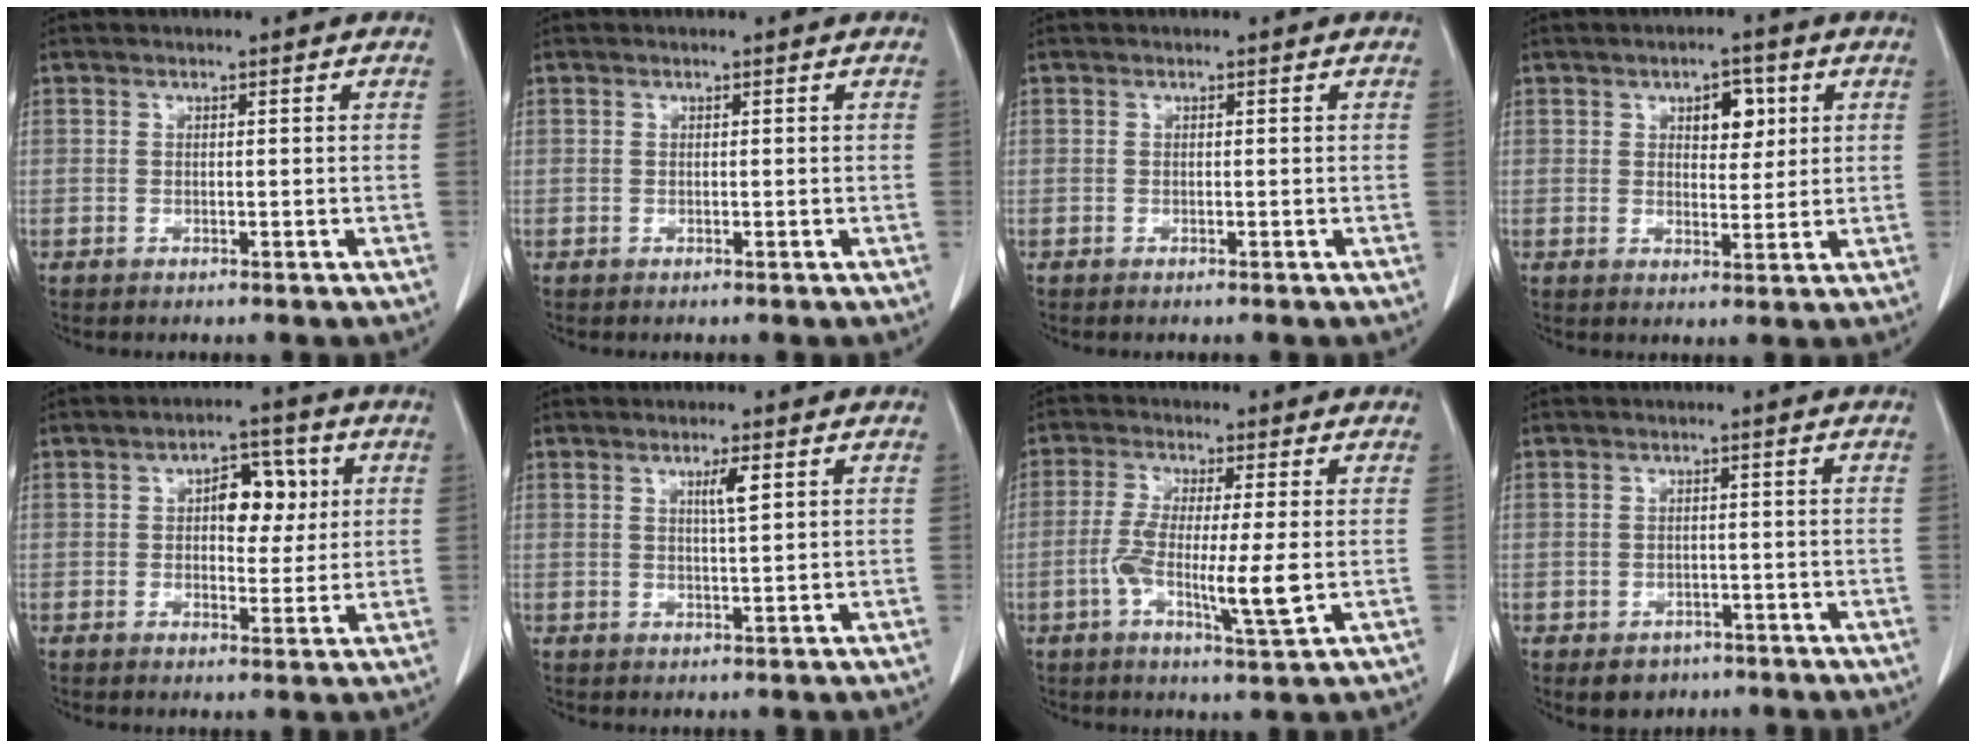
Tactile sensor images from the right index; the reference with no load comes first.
{"total": 0.0}
{"total": 0.0}
{"total": 4.8, "force": [1.9, 2.6, 3.6], "torque": [-0.049, 0.007, 0.029]}
{"total": 6.5, "force": [1.5, 3.6, 5.2], "torque": [-0.069, 0.018, 0.024]}
{"total": 2.6, "force": [1.1, 0.0, 2.4], "torque": [-0.044, -0.003, 0.019]}
{"total": 8.7, "force": [-1.6, 0.4, 8.5], "torque": [-0.160, -0.015, -0.034]}
{"total": 3.5, "force": [-2.0, 2.7, 0.8], "torque": [-0.005, 0.007, -0.021]}